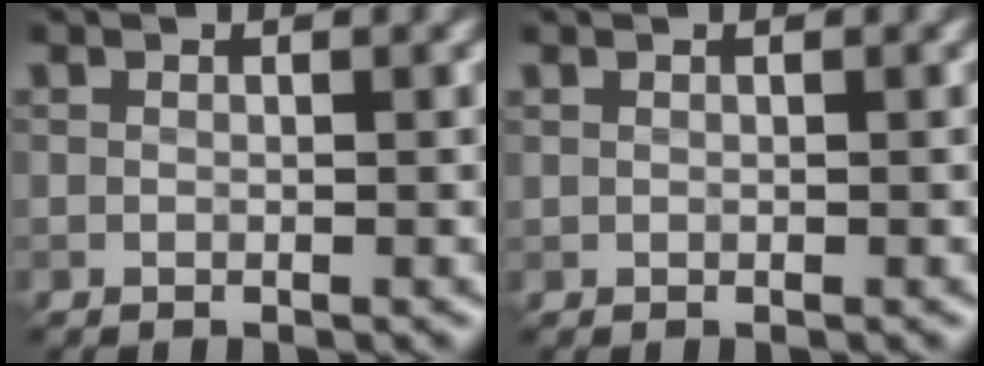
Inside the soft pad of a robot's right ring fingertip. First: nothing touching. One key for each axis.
{"total": 0.0}